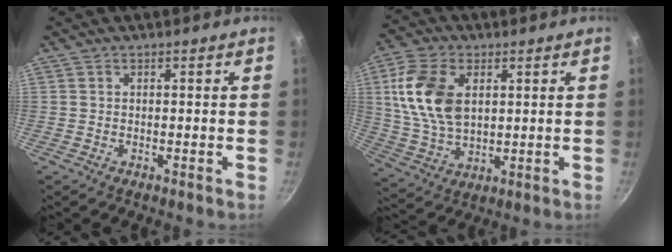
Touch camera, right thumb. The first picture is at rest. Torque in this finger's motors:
{"motor_torque": [0.19, 2.16, 1.42, 0.42, 0.31]}